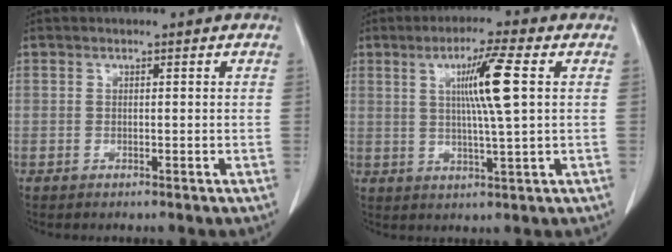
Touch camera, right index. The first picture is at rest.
{"total": 8.3, "force": [2.0, -0.8, 8.0], "torque": [-0.142, 0.000, 0.036]}